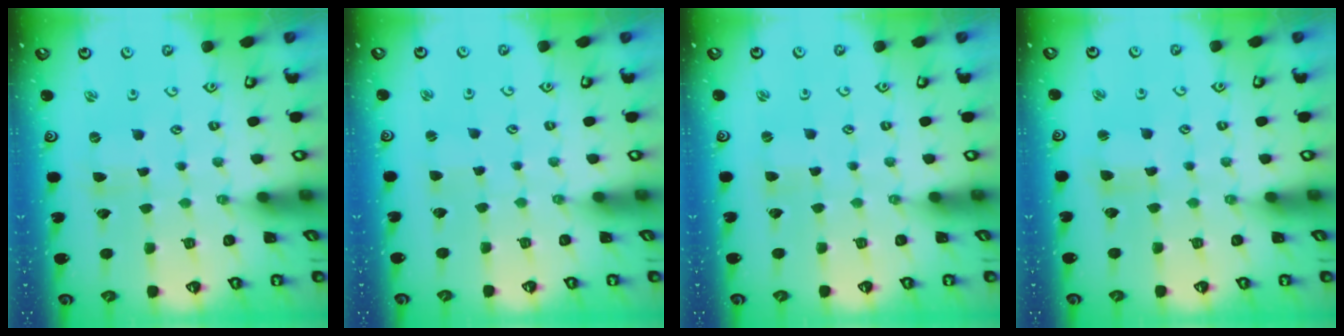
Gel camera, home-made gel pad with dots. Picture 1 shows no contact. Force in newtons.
{"total": 1.4, "press": 1.4, "slide": 0.3}
{"total": 1.0, "press": 1.0, "slide": 0.3}
{"total": 1.8, "press": 1.8, "slide": 0.3}